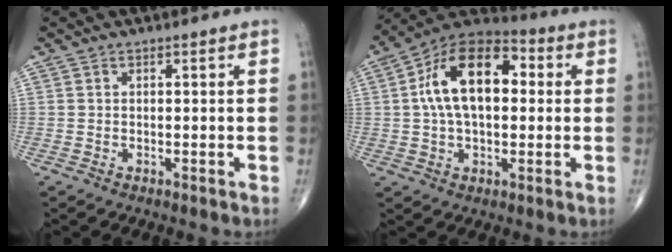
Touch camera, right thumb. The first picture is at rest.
{"total": 16.7, "force": [2.3, 9.6, 13.4], "torque": [-0.217, 0.031, 0.031]}